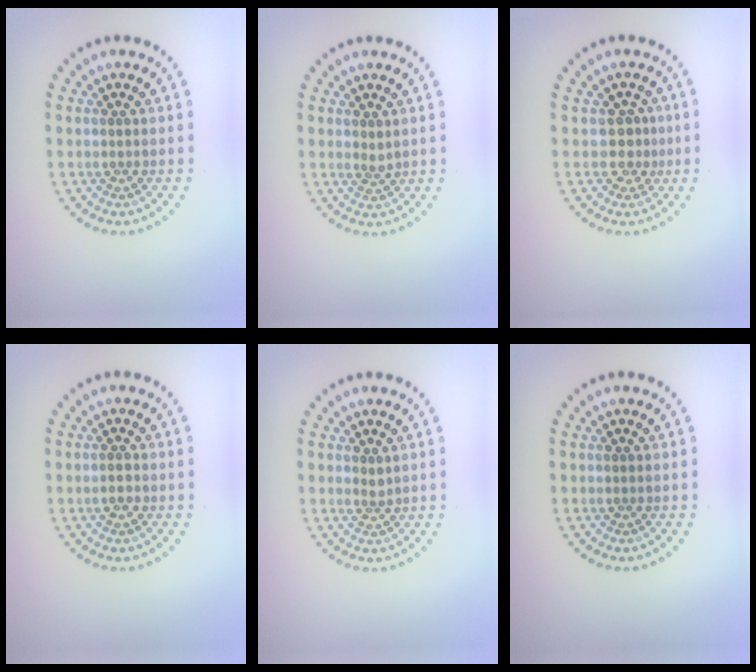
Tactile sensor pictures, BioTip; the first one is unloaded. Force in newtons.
{"total": 0.9, "press": 0.7, "slide": 0.6}
{"total": 2.0, "press": 1.4, "slide": 1.4}
{"total": 1.2, "press": 1.1, "slide": 0.3}
{"total": 0.8, "press": 0.6, "slide": 0.6}
{"total": 0.0}